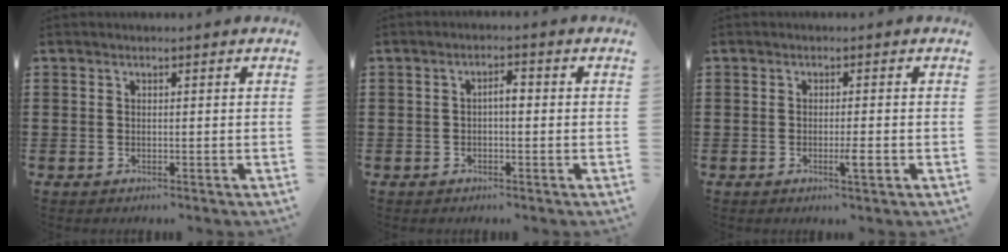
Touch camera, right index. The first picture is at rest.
{"total": 2.1, "force": [-0.3, 0.6, 2.0], "torque": [-0.038, 0.004, -0.007]}
{"total": 2.7, "force": [-1.1, 0.2, 2.4], "torque": [-0.048, -0.006, -0.022]}